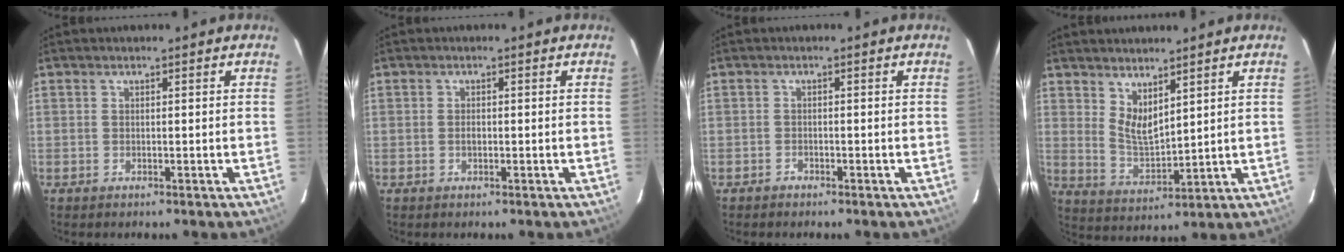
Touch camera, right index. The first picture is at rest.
{"total": 1.0, "force": [-0.2, 0.7, 0.6], "torque": [-0.009, 0.000, -0.003]}
{"total": 1.1, "force": [-0.9, 0.6, -0.1], "torque": [0.000, 0.005, -0.017]}
{"total": 6.1, "force": [4.2, 2.3, 3.8], "torque": [-0.067, -0.013, 0.085]}